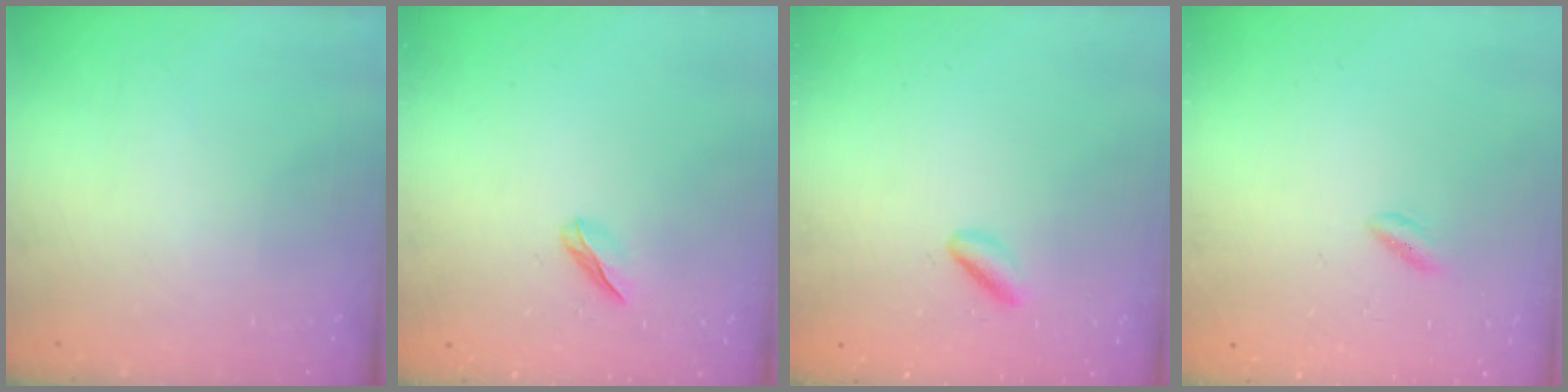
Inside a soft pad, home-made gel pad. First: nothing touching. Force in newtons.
{"total": 3.5, "press": 3.2, "slide": 1.2}
{"total": 2.8, "press": 2.7, "slide": 0.8}
{"total": 1.8, "press": 1.6, "slide": 0.8}